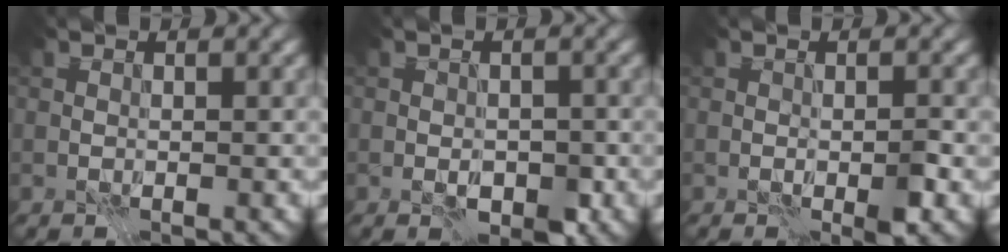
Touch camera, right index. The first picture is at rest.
{"total": 2.9, "force": [-1.3, 1.6, 2.1], "torque": [-0.025, -0.006, -0.023]}
{"total": 2.0, "force": [-0.9, 0.6, 1.6], "torque": [-0.030, -0.005, -0.015]}